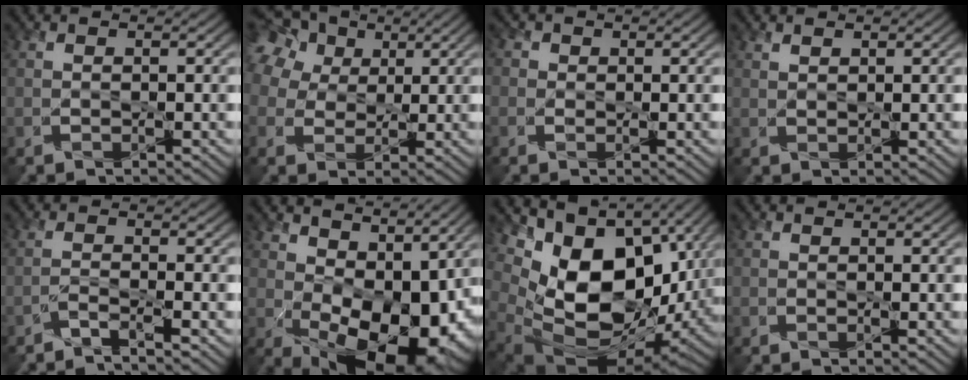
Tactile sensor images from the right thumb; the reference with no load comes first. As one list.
[{"total": 16.6, "force": [8.2, 12.2, 7.7], "torque": [-0.248, 0.047, 0.163]}, {"total": 1.7, "force": [0.4, 1.6, 0.5], "torque": [-0.006, 0.006, -0.009]}, {"total": 1.1, "force": [1.0, 0.2, 0.4], "torque": [-0.008, 0.002, 0.022]}, {"total": 2.2, "force": [-1.9, -0.7, 0.8], "torque": [-0.016, 0.004, -0.046]}, {"total": 13.0, "force": [1.6, 7.8, 10.3], "torque": [-0.147, -0.023, 0.048]}, {"total": 19.0, "force": [3.6, 12.4, 13.8], "torque": [-0.265, -0.034, 0.110]}, {"total": 0.0}]